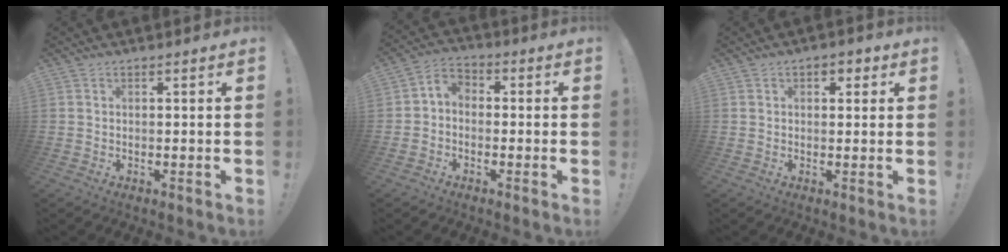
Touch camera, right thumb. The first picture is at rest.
{"total": 4.5, "force": [-2.0, 3.5, 1.8], "torque": [-0.032, 0.019, -0.035]}
{"total": 2.6, "force": [0.7, 1.8, 1.6], "torque": [-0.016, 0.003, 0.009]}